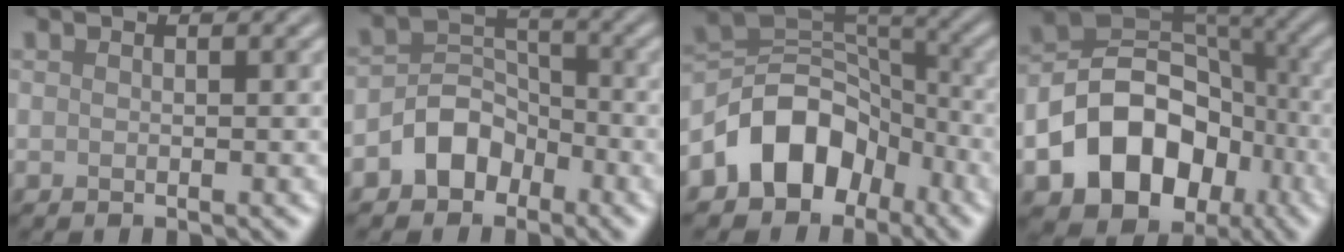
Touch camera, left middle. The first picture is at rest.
{"total": 4.2, "force": [-2.4, 3.0, 1.6], "torque": [-0.019, 0.008, -0.047]}
{"total": 7.9, "force": [-4.1, 5.7, 3.6], "torque": [-0.036, 0.007, -0.087]}
{"total": 11.1, "force": [-4.3, 7.9, 6.4], "torque": [-0.095, 0.001, -0.075]}